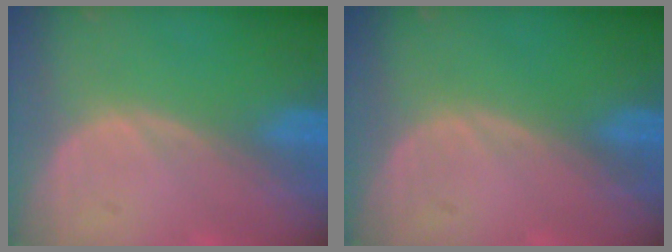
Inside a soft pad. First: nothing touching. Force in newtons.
{"total": 0.0}